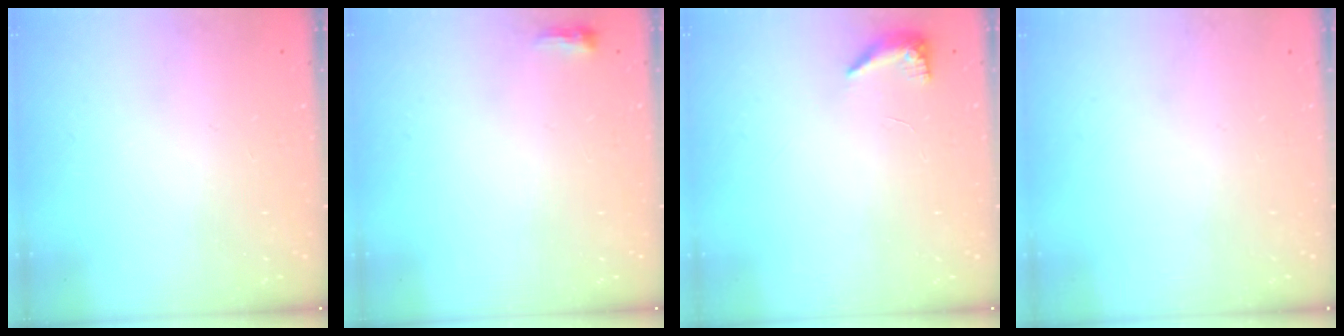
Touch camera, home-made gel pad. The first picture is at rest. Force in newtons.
{"total": 2.9, "press": 2.8, "slide": 0.8}
{"total": 8.5, "press": 5.7, "slide": 6.3}
{"total": 0.0}